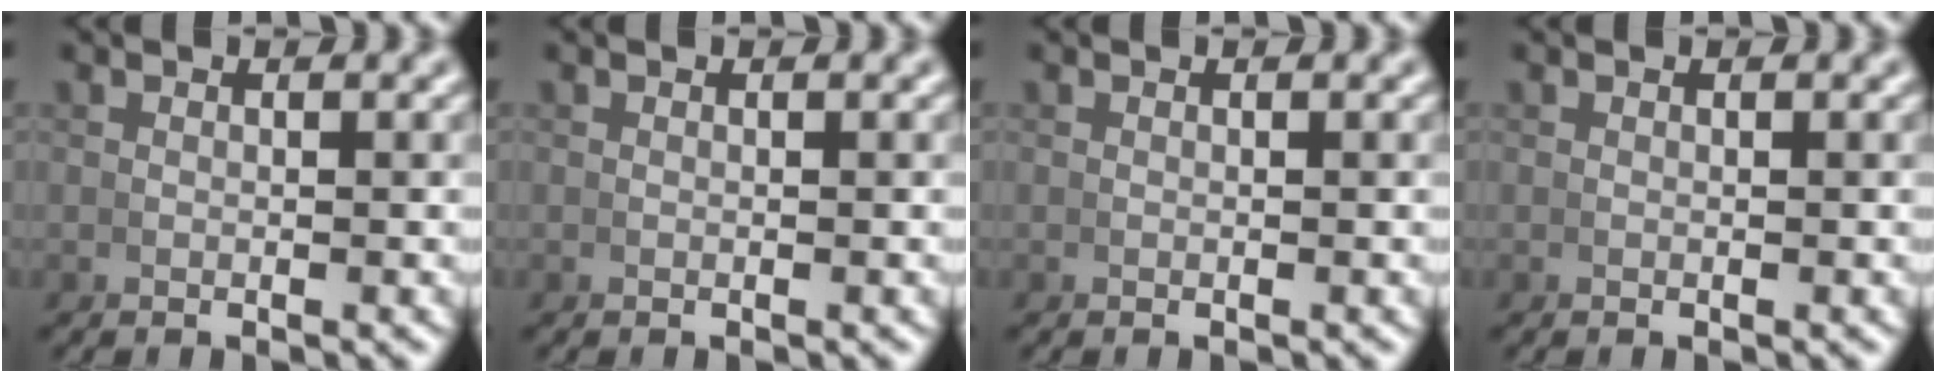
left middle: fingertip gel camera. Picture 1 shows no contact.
{"total": 0.0}
{"total": 0.0}
{"total": 0.0}